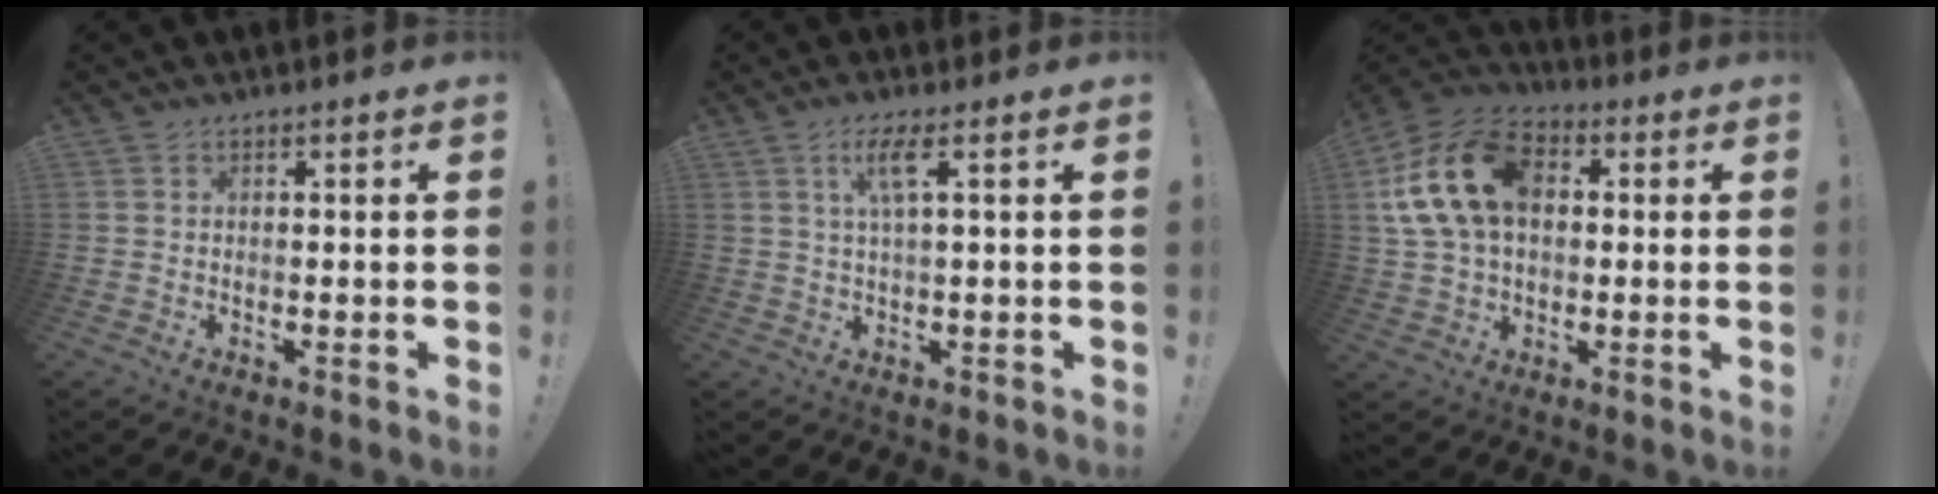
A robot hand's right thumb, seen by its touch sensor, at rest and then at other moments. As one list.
[{"total": 5.7, "force": [2.0, 0.4, 5.3], "torque": [-0.099, 0.001, 0.028]}, {"total": 19.0, "force": [4.0, 13.1, 13.1], "torque": [-0.230, 0.007, 0.080]}]